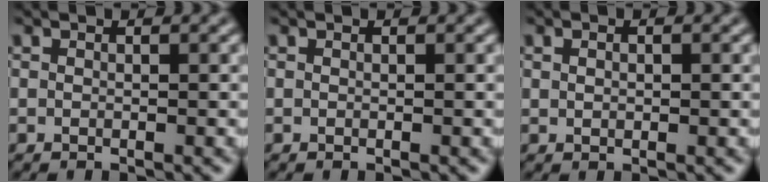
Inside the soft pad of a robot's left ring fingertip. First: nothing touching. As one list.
[{"total": 0.0}, {"total": 0.8, "force": [0.2, 0.5, 0.5], "torque": [-0.009, 0.001, 0.005]}]